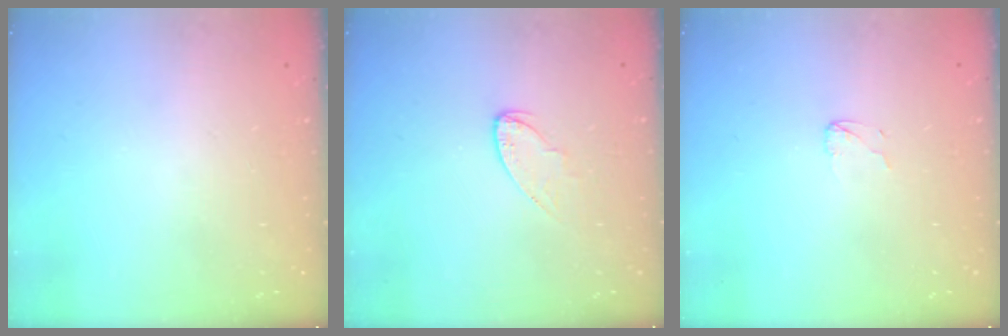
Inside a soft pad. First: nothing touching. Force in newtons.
{"total": 4.6, "press": 4.6, "slide": 0.3}
{"total": 2.4, "press": 2.4, "slide": 0.2}